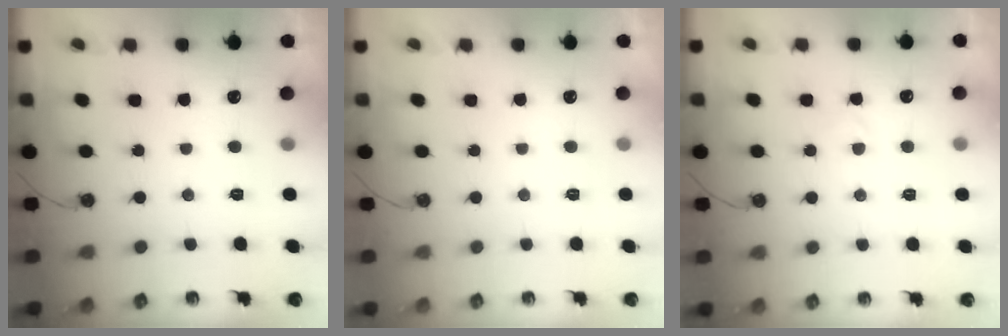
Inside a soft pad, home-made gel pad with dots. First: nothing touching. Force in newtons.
{"total": 0.0}
{"total": 2.2, "press": 2.2, "slide": 0.3}